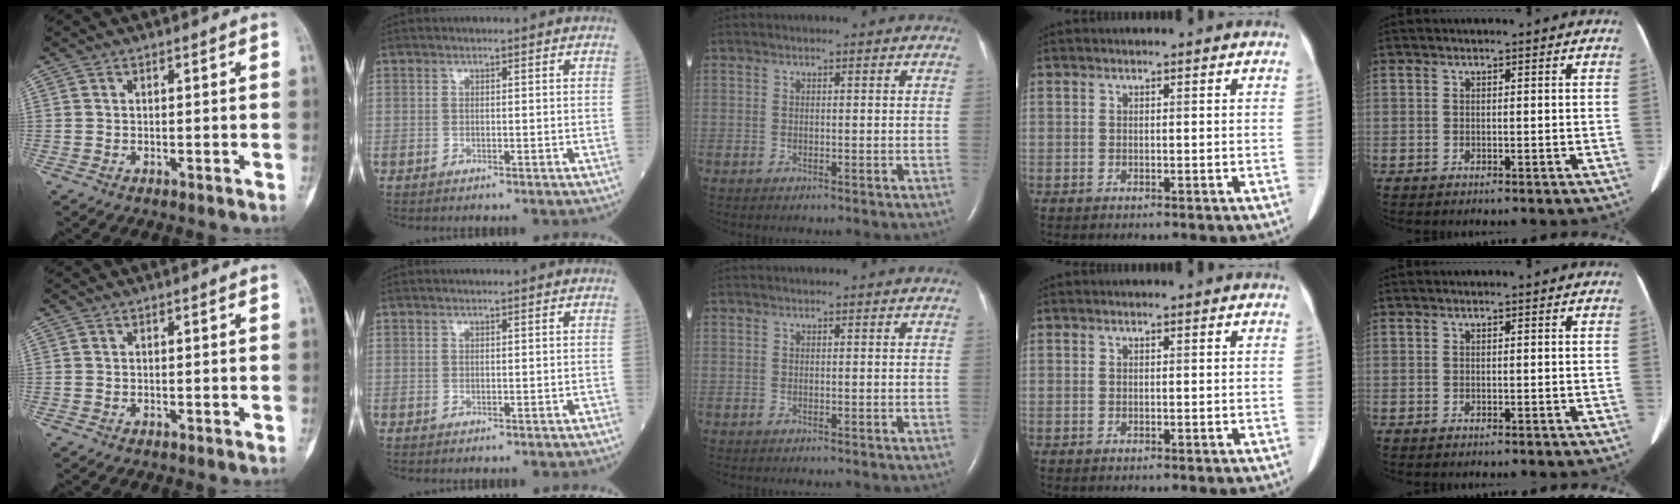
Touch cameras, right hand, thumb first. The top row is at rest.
{}